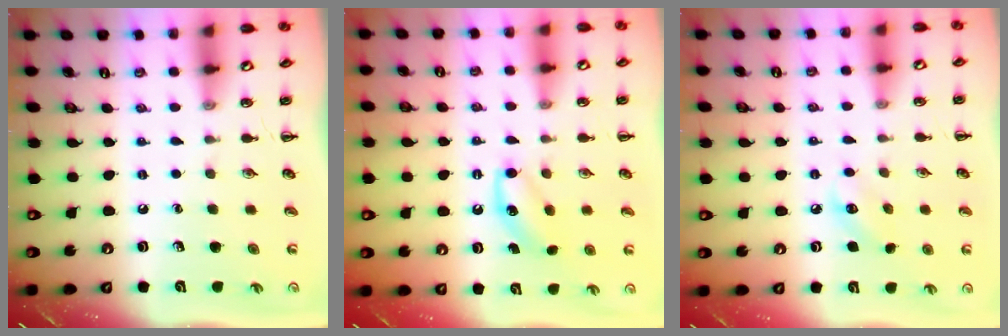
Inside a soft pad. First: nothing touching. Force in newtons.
{"total": 5.8, "press": 5.5, "slide": 1.7}
{"total": 6.2, "press": 6.0, "slide": 1.7}